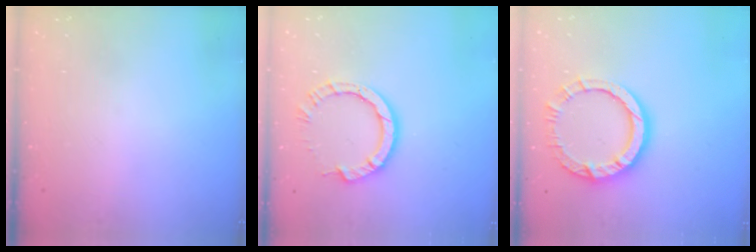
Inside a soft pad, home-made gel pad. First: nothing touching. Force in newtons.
{"total": 9.2, "press": 9.1, "slide": 0.8}
{"total": 11.6, "press": 11.6, "slide": 0.8}